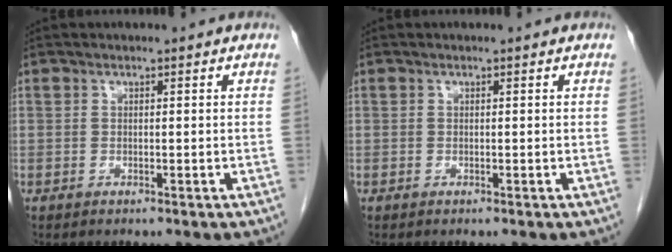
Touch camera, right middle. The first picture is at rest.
{"total": 0.0}